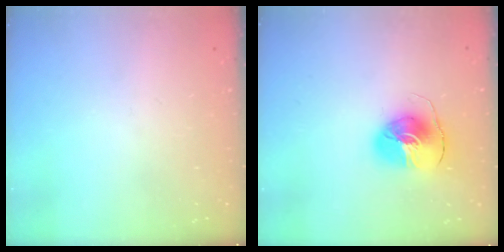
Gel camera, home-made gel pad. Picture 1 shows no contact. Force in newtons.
{"total": 8.7, "press": 8.7, "slide": 1.1}